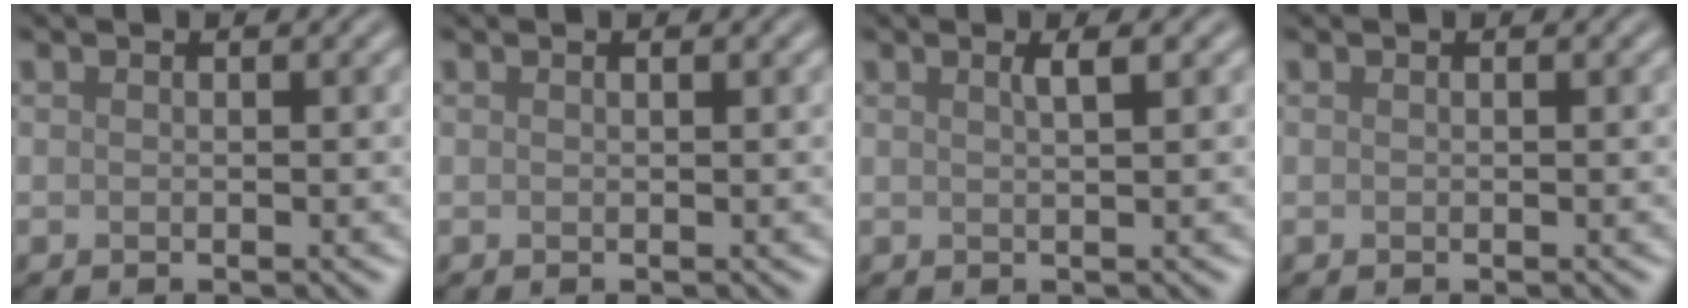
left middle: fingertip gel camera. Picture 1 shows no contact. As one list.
[{"total": 0.0}, {"total": 1.5, "force": [0.7, 0.5, 1.3], "torque": [-0.013, 0.004, 0.007]}, {"total": 0.0}]